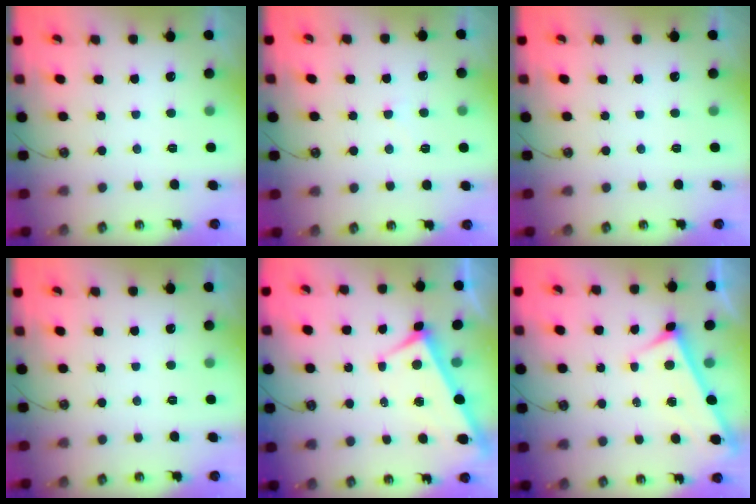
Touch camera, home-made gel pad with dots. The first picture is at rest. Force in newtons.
{"total": 4.2, "press": 4.1, "slide": 0.4}
{"total": 0.0}
{"total": 0.0}
{"total": 3.8, "press": 3.8, "slide": 0.4}
{"total": 3.7, "press": 3.7, "slide": 0.2}